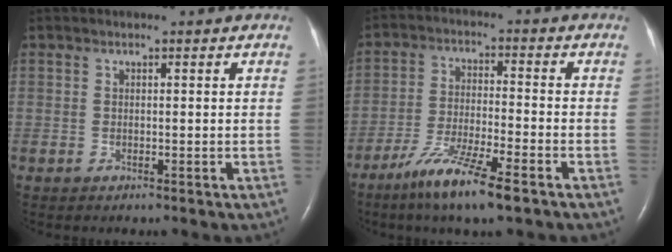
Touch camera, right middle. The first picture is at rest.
{"total": 9.9, "force": [-6.6, 0.5, 7.4], "torque": [-0.148, -0.026, -0.121]}